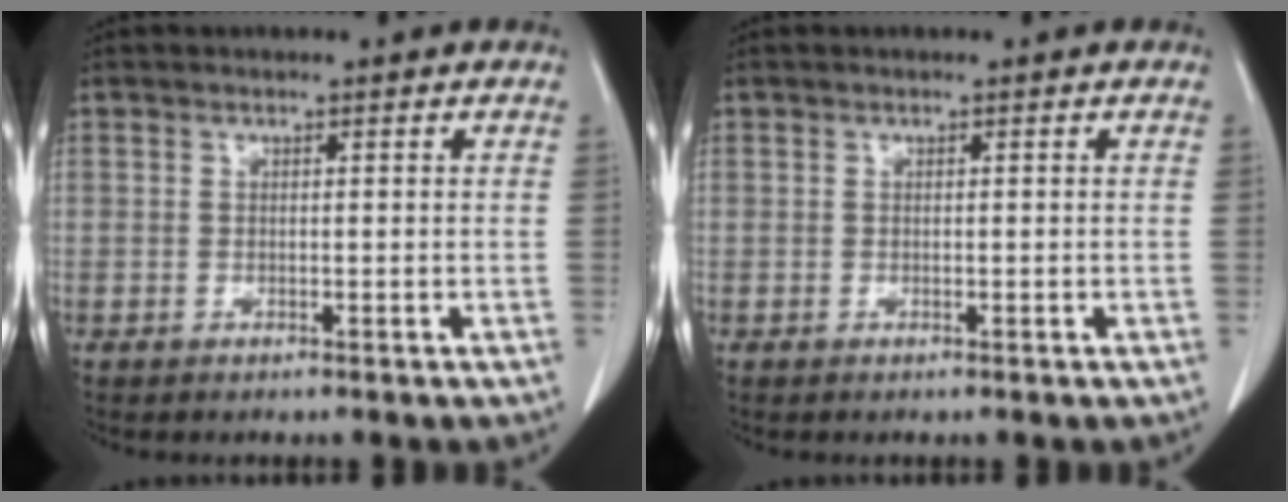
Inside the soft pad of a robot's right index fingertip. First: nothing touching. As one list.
[{"total": 0.0}]